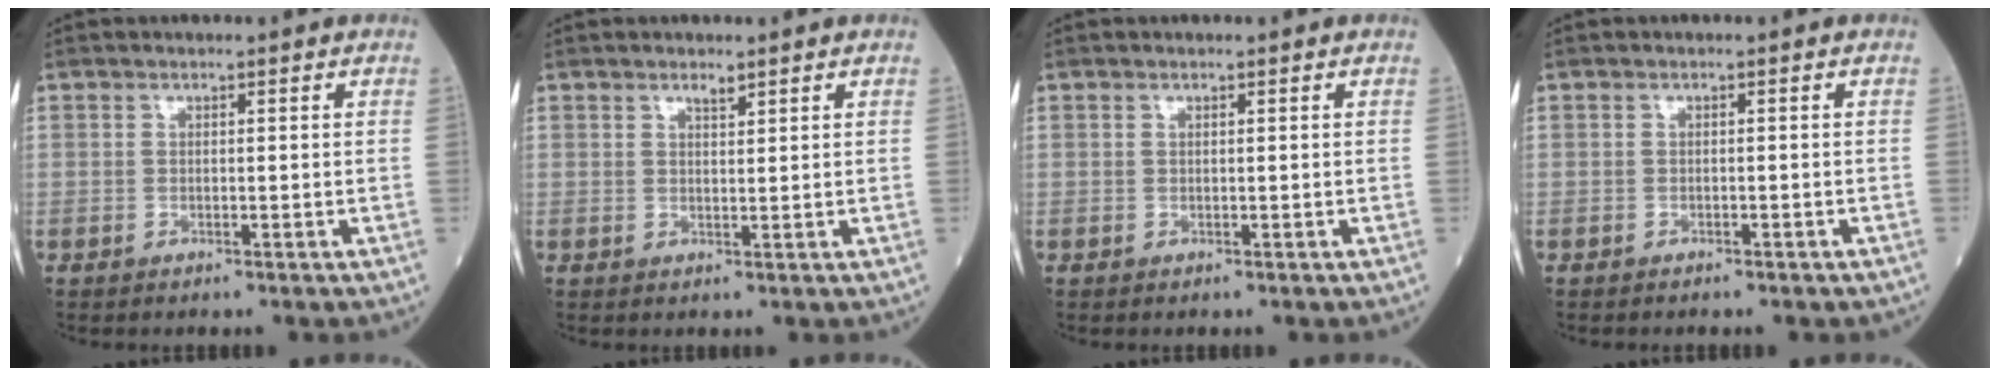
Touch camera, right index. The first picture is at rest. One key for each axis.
{"total": 1.4, "fx": 1.1, "fy": 0.3, "fz": 0.8, "tx": -0.016, "ty": -0.002, "tz": 0.020}
{"total": 0.0}
{"total": 1.8, "fx": -1.5, "fy": 0.6, "fz": 0.9, "tx": -0.016, "ty": -0.002, "tz": -0.014}